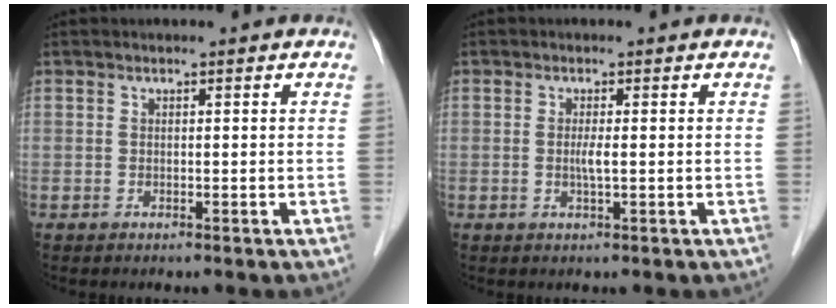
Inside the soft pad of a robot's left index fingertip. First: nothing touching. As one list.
[{"total": 1.7, "force": [-0.1, -0.1, 1.7], "torque": [-0.036, -0.002, -0.002]}]